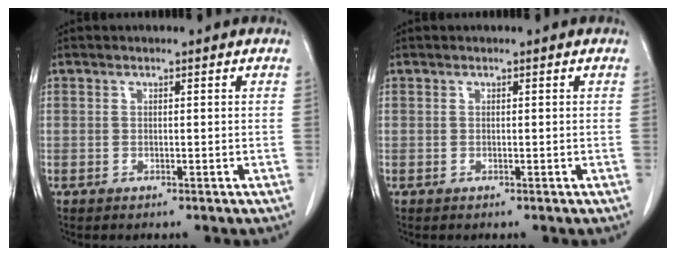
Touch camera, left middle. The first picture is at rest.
{"total": 0.0}